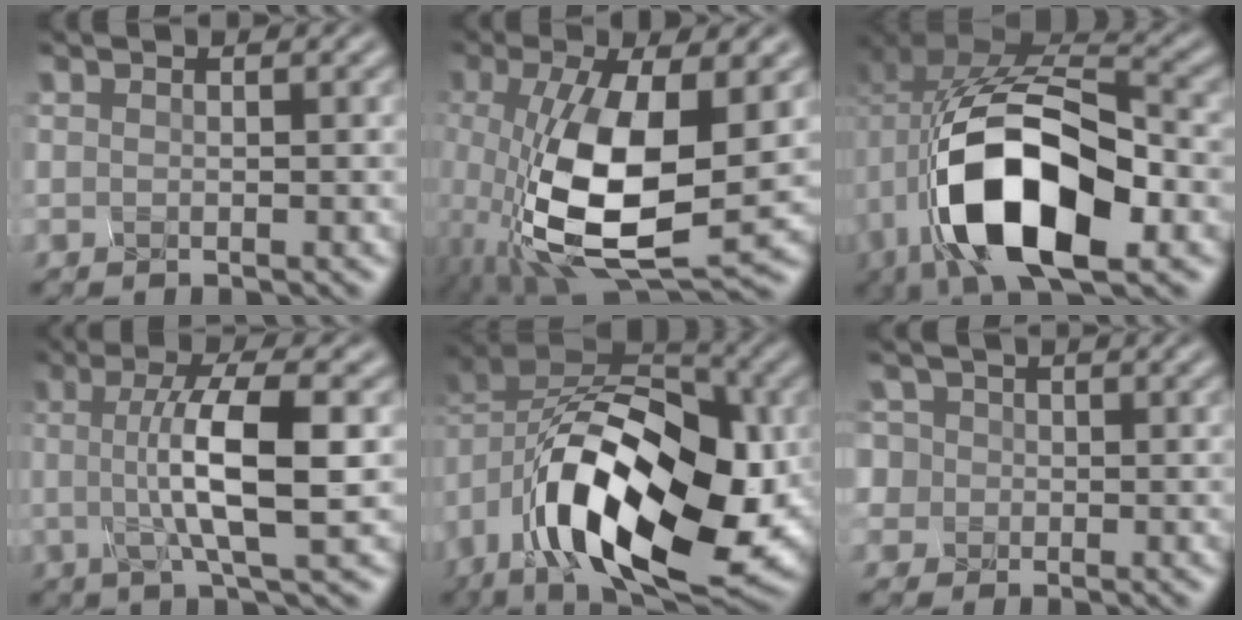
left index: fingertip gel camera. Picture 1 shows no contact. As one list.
[{"total": 10.6, "force": [-1.4, 4.2, 9.6], "torque": [-0.212, -0.024, -0.010]}, {"total": 14.5, "force": [-3.9, 8.9, 10.8], "torque": [-0.224, -0.034, -0.047]}, {"total": 7.1, "force": [-0.2, 1.6, 6.9], "torque": [-0.106, 0.000, 0.004]}, {"total": 15.7, "force": [-4.5, 9.7, 11.5], "torque": [-0.200, -0.021, -0.058]}, {"total": 2.0, "force": [0.0, 1.9, -0.5], "torque": [0.001, 0.015, -0.007]}]